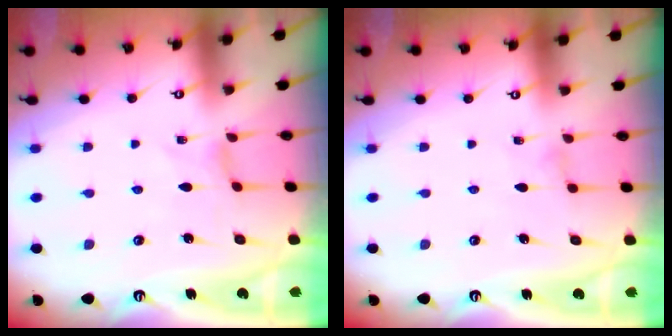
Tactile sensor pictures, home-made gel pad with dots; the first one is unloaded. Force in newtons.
{"total": 0.0}